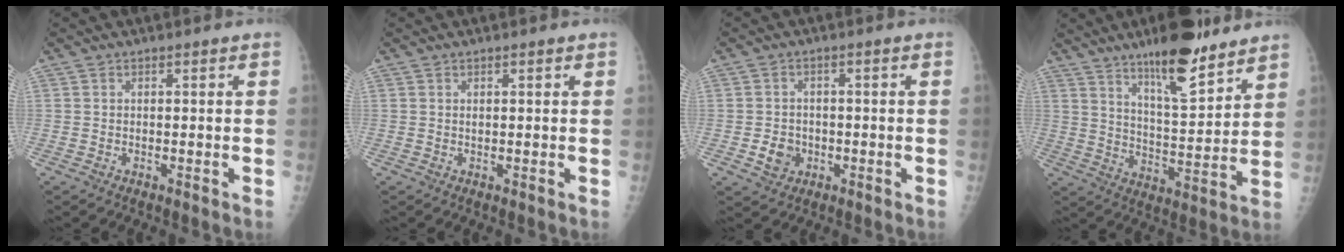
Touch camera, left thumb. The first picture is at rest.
{"total": 1.0, "force": [0.4, 0.3, 0.9], "torque": [-0.016, 0.006, 0.007]}
{"total": 4.2, "force": [-1.6, 3.6, 1.4], "torque": [-0.007, 0.008, -0.021]}
{"total": 15.1, "force": [10.7, 3.8, 10.0], "torque": [-0.138, -0.068, 0.177]}